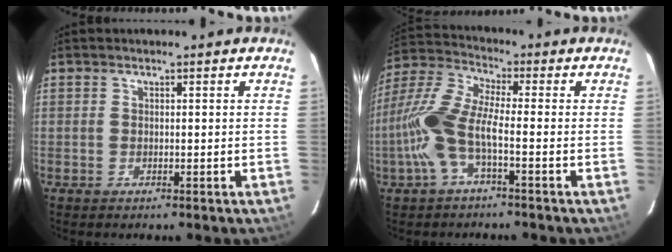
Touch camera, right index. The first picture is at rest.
{"total": 10.4, "force": [-3.1, 2.3, 9.7], "torque": [-0.225, 0.006, -0.063]}